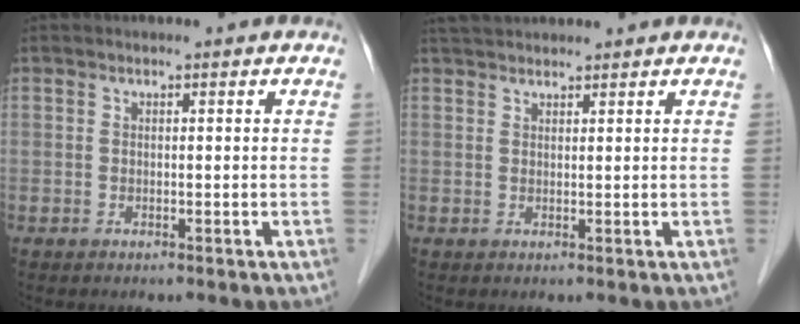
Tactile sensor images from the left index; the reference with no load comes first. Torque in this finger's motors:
{"motor_torque": [-0.17, -0.34, 0.08, 0.02]}